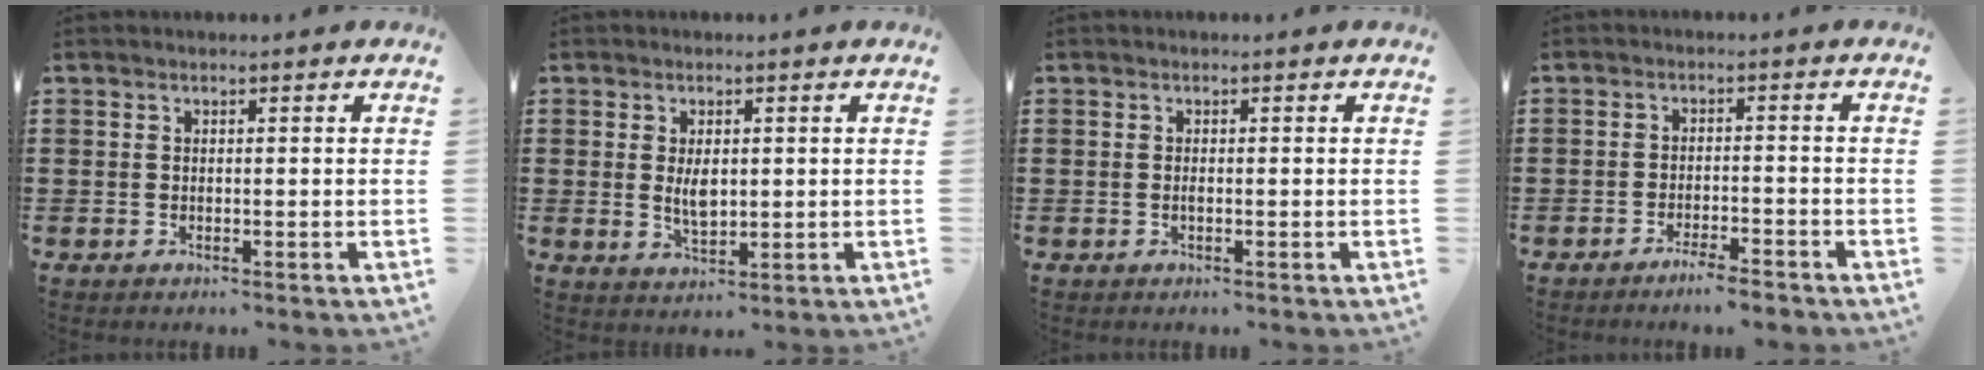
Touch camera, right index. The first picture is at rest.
{"total": 3.8, "force": [0.3, 1.8, 3.4], "torque": [-0.059, 0.000, 0.005]}
{"total": 0.6, "force": [-0.1, 0.1, 0.6], "torque": [-0.013, -0.005, -0.001]}
{"total": 3.2, "force": [-2.9, 0.0, 1.5], "torque": [-0.024, 0.001, -0.053]}